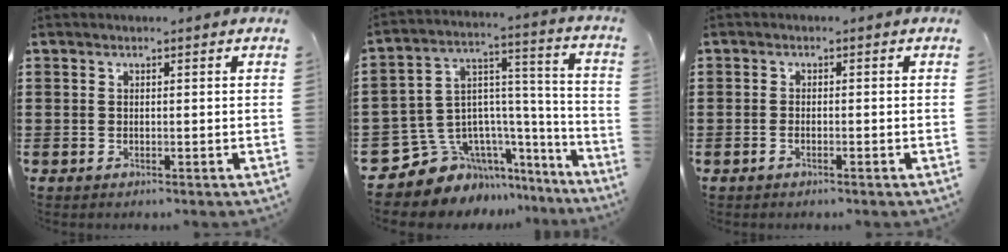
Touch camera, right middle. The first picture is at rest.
{"total": 8.8, "force": [-6.4, 5.9, 1.1], "torque": [-0.058, -0.007, -0.119]}
{"total": 0.9, "force": [-0.6, 0.2, 0.7], "torque": [-0.015, -0.004, -0.010]}